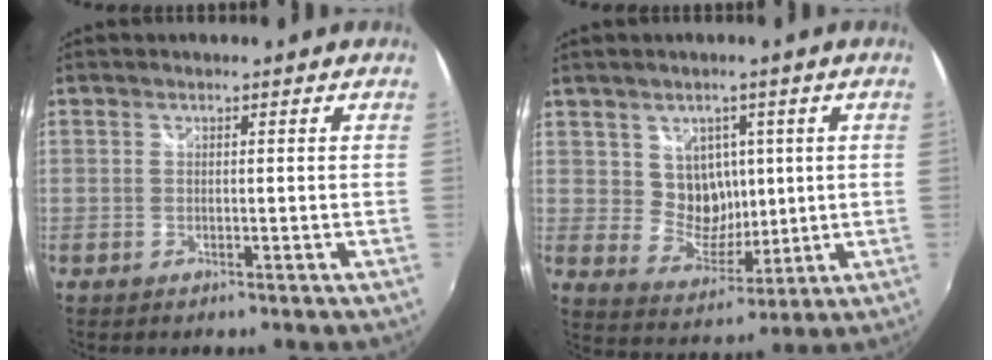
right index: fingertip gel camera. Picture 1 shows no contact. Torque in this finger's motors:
{"motor_torque": [0.48, 0.48, 0.24, 0.04]}